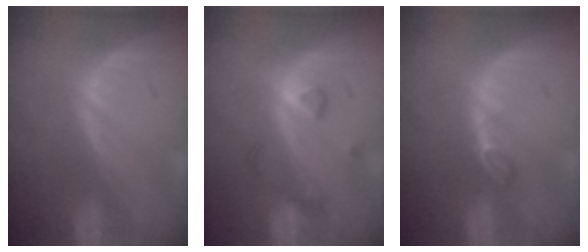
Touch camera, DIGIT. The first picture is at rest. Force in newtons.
{"total": 3.6, "press": 3.6, "slide": 0.4}
{"total": 2.0, "press": 1.9, "slide": 0.4}